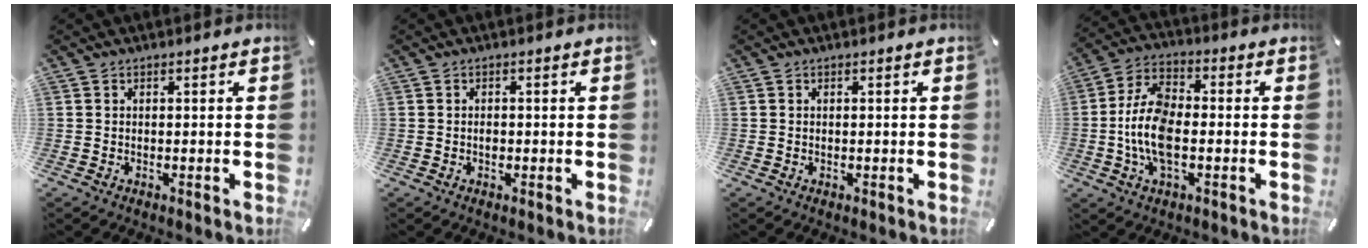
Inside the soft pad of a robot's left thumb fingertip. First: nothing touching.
{"total": 1.1, "force": [-0.3, 0.8, 0.8], "torque": [-0.017, 0.001, -0.006]}
{"total": 0.0}
{"total": 11.9, "force": [-2.0, 6.3, 9.9], "torque": [-0.207, 0.004, -0.035]}